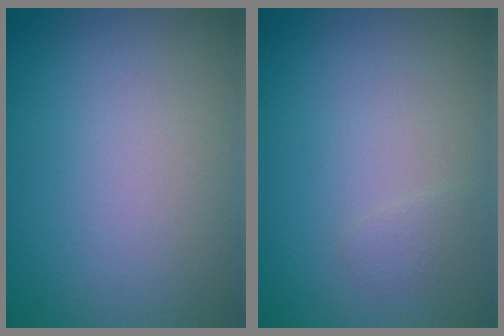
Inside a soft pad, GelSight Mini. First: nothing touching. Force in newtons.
{"total": 0.7, "press": 0.7, "slide": 0.1}